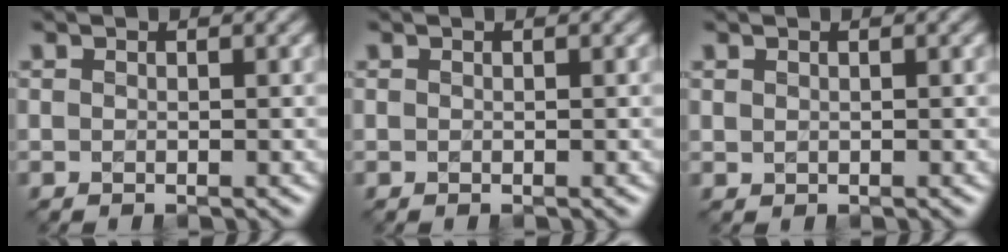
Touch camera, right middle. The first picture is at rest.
{"total": 0.0}
{"total": 0.0}